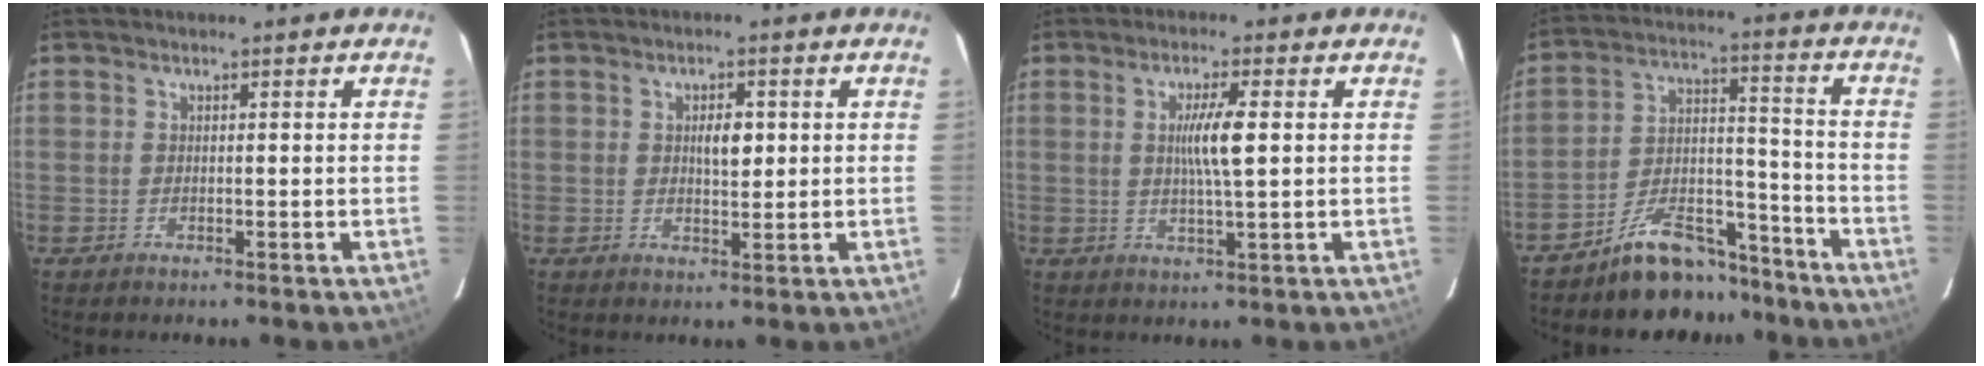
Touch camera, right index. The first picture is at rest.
{"total": 3.4, "force": [0.7, 1.3, 3.1], "torque": [-0.050, 0.001, 0.012]}
{"total": 5.6, "force": [0.8, -0.1, 5.5], "torque": [-0.101, -0.003, 0.014]}
{"total": 10.7, "force": [-9.1, 4.0, 3.9], "torque": [-0.071, 0.034, -0.158]}